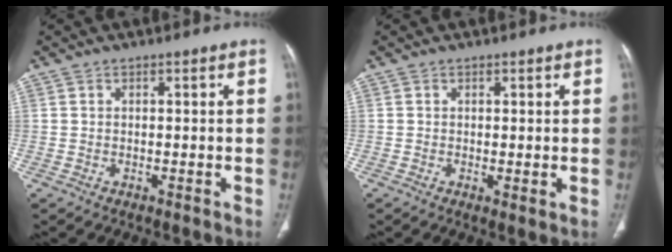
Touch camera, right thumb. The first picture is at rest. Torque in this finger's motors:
{"motor_torque": [-0.11, -0.09, -0.20, 0.00, -0.02]}